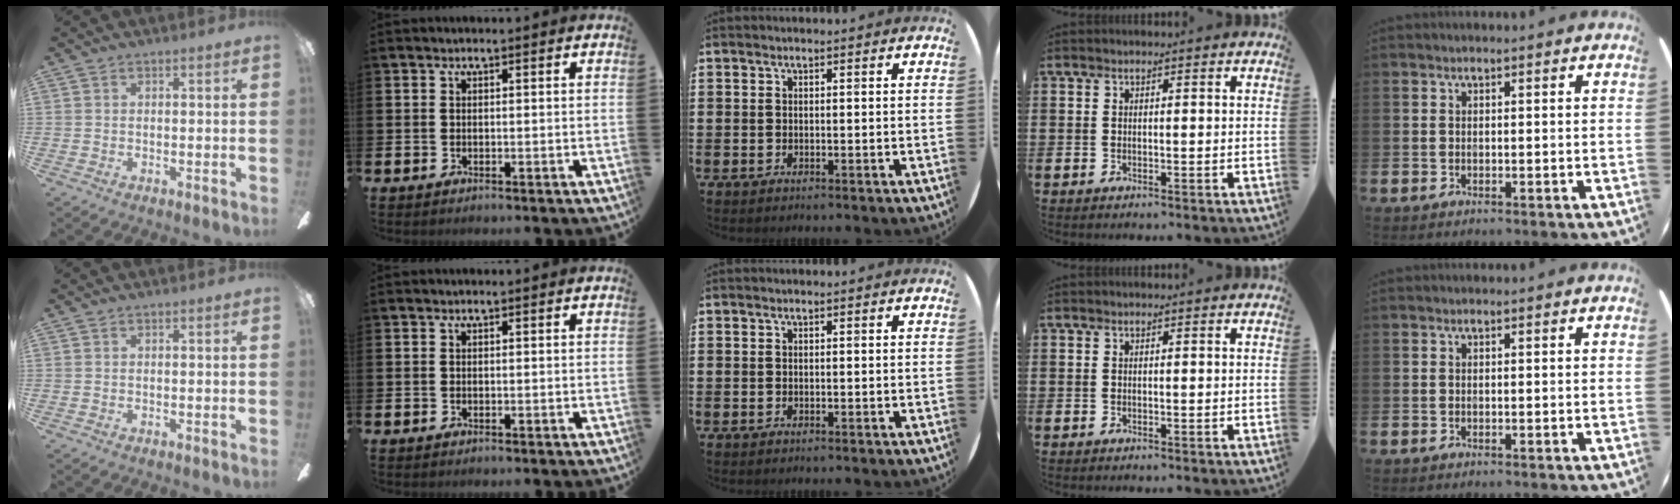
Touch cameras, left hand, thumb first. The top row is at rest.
{}